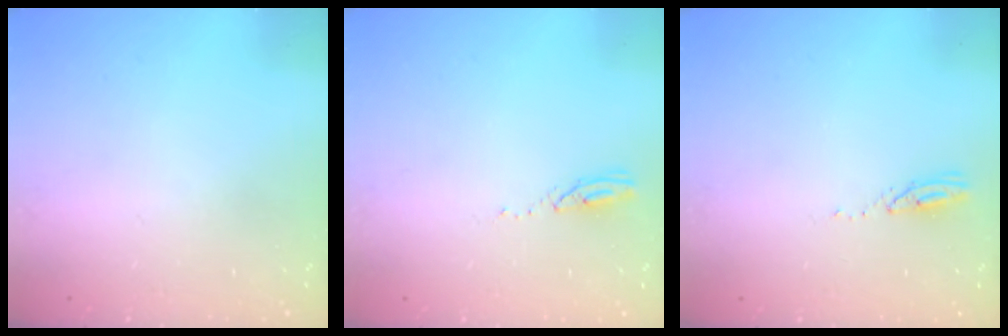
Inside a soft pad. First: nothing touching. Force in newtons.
{"total": 3.2, "press": 3.2, "slide": 0.3}
{"total": 3.0, "press": 2.9, "slide": 0.3}